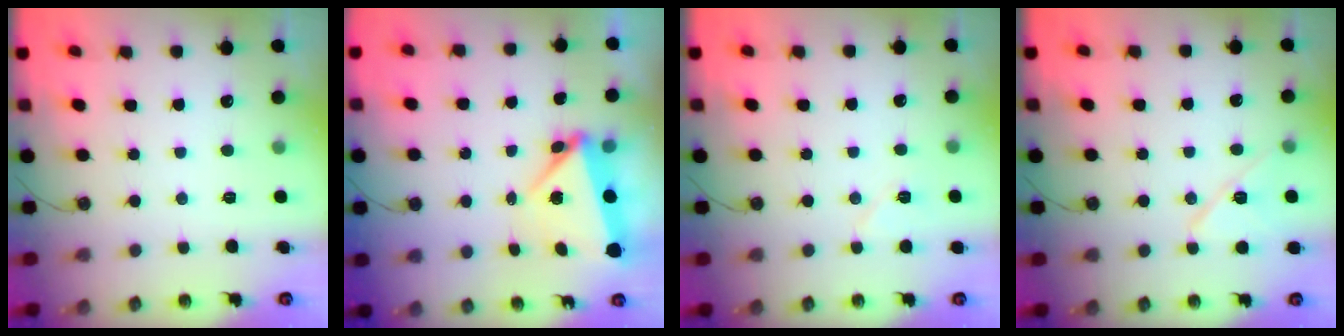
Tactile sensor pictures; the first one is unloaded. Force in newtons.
{"total": 6.1, "press": 4.6, "slide": 4.1}
{"total": 6.1, "press": 5.6, "slide": 2.5}
{"total": 10.1, "press": 10.1, "slide": 0.7}